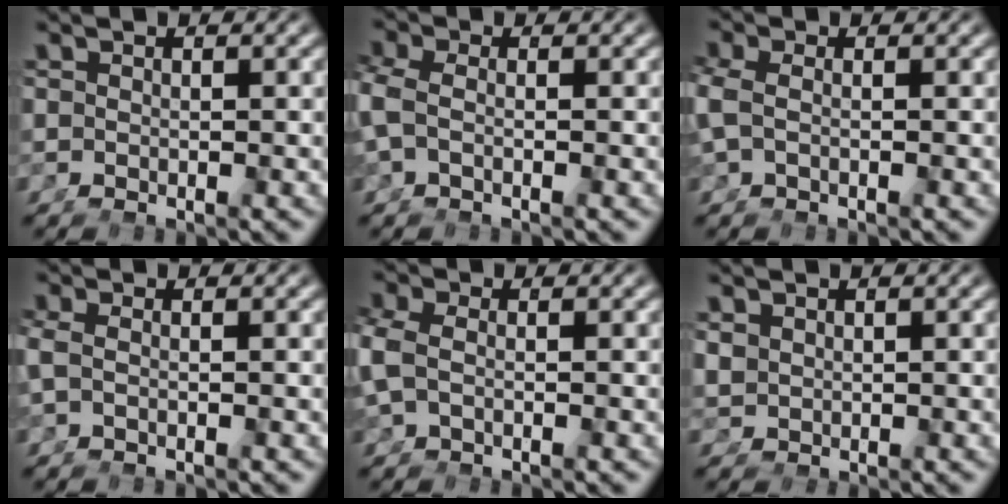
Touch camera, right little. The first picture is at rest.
{"total": 2.2, "force": [-0.3, 0.9, 2.0], "torque": [-0.058, -0.008, 0.001]}
{"total": 1.6, "force": [-0.2, 0.5, 1.5], "torque": [-0.047, -0.005, 0.005]}
{"total": 1.2, "force": [-0.3, -0.2, 1.1], "torque": [-0.032, -0.006, 0.002]}
{"total": 2.1, "force": [-0.1, 1.2, 1.8], "torque": [-0.059, -0.007, 0.008]}
{"total": 1.1, "force": [0.6, 0.7, 0.6], "torque": [-0.016, -0.005, 0.024]}